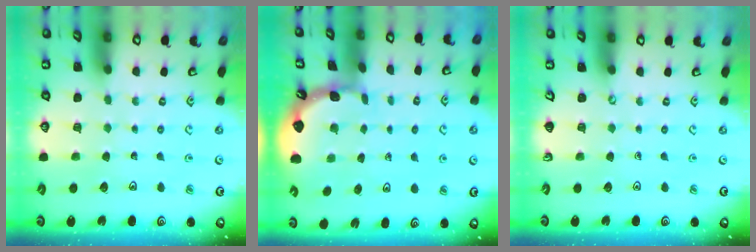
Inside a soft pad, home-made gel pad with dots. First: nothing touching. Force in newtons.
{"total": 1.5, "press": 1.5, "slide": 0.1}
{"total": 0.0}